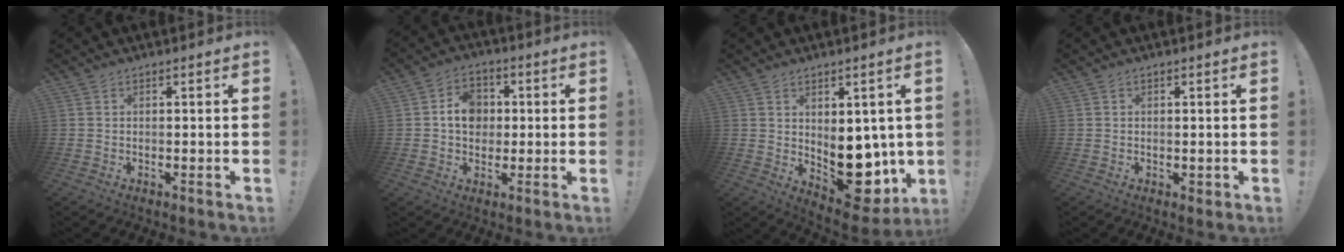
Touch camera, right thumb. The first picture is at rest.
{"total": 9.3, "force": [1.0, 7.8, 4.9], "torque": [-0.065, 0.009, 0.023]}
{"total": 11.8, "force": [-1.1, 8.4, 8.2], "torque": [-0.083, 0.000, -0.002]}
{"total": 1.4, "force": [0.2, 1.1, 0.7], "torque": [-0.007, -0.001, 0.005]}